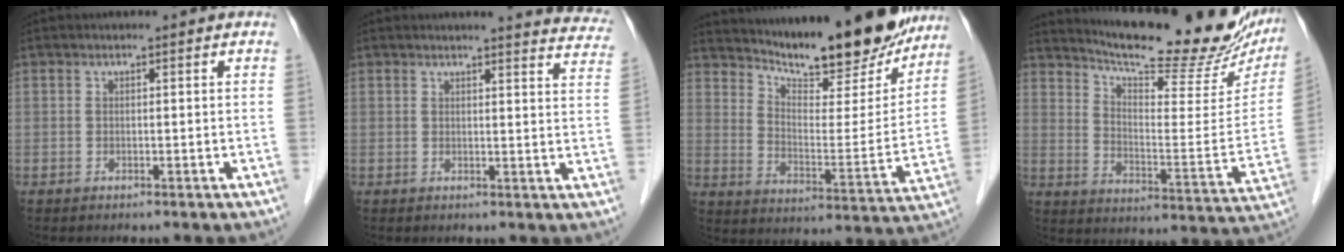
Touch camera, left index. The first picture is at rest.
{"total": 10.5, "force": [10.3, 0.8, 1.9], "torque": [0.004, -0.059, 0.080]}
{"total": 21.0, "force": [18.8, 3.7, 8.6], "torque": [-0.130, -0.035, 0.261]}
{"total": 25.1, "force": [21.8, 4.5, 11.5], "torque": [-0.174, -0.052, 0.283]}